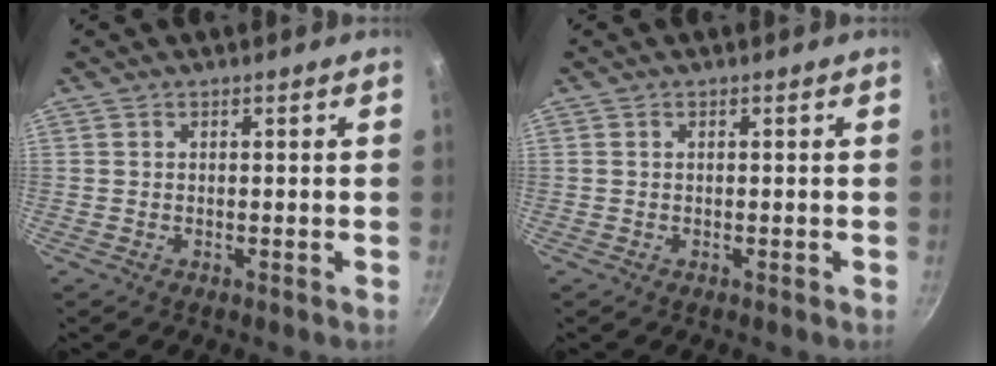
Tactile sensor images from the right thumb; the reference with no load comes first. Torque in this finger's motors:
{"motor_torque": [-0.32, 0.07, -0.37, 0.03, -0.02]}